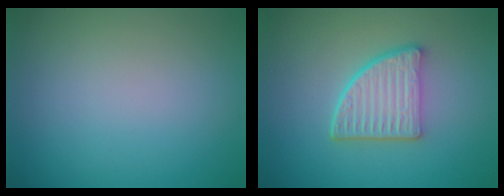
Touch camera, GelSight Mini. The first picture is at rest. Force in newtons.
{"total": 4.9, "press": 3.8, "slide": 3.1}